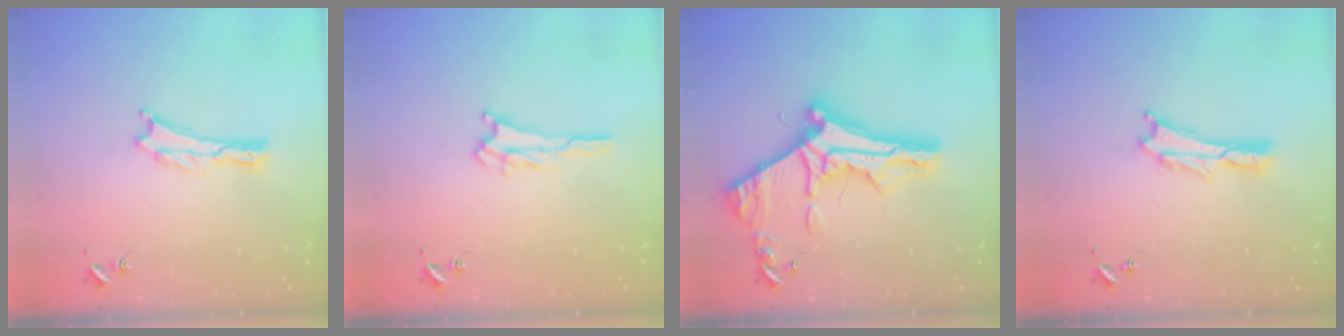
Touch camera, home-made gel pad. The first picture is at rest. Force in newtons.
{"total": 1.7, "press": 1.7, "slide": 0.2}
{"total": 10.6, "press": 10.5, "slide": 1.3}
{"total": 1.1, "press": 1.1, "slide": 0.2}